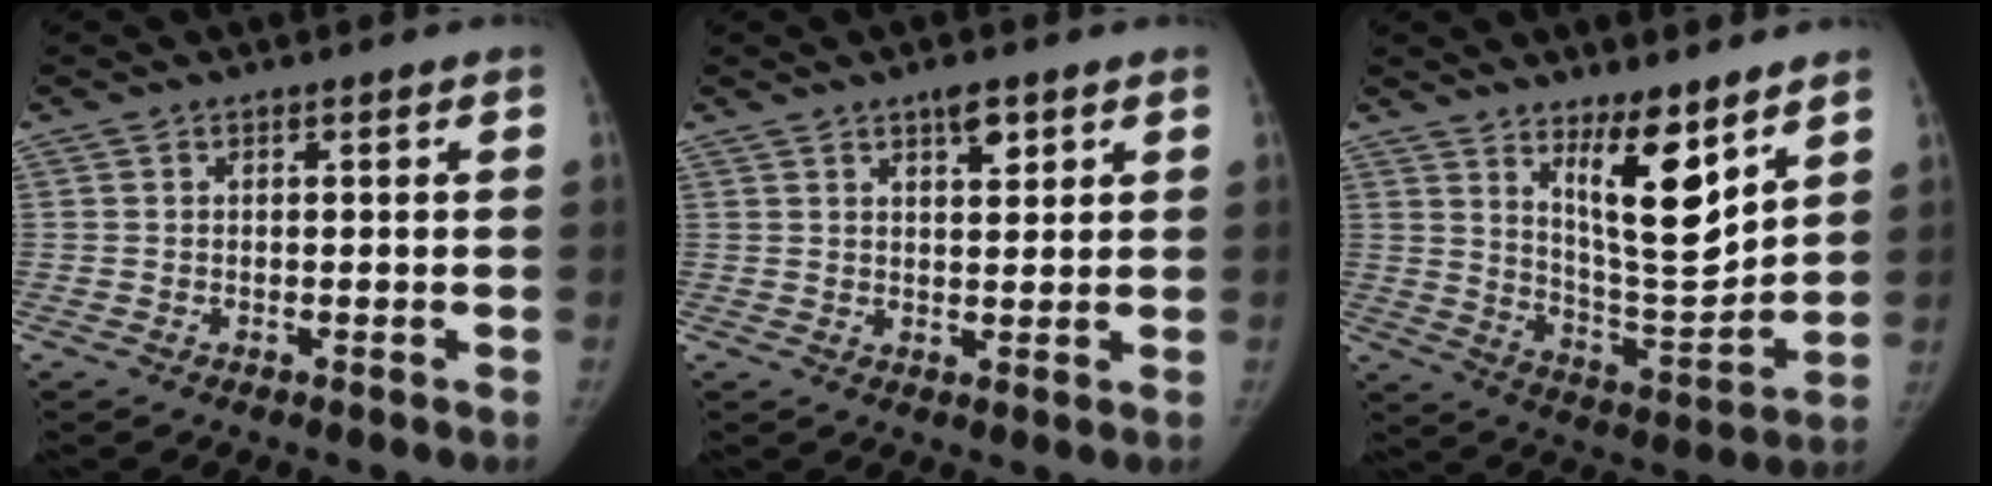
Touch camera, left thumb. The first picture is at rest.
{"total": 4.0, "force": [2.4, 1.6, 2.7], "torque": [-0.029, -0.014, 0.038]}
{"total": 13.7, "force": [8.2, 3.6, 10.3], "torque": [-0.142, -0.078, 0.151]}